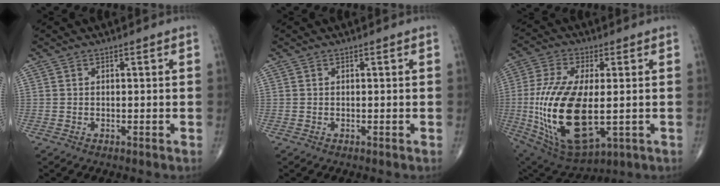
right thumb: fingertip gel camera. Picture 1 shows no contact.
{"total": 0.0}
{"total": 22.7, "force": [-2.2, 10.5, 20.0], "torque": [-0.419, -0.020, -0.016]}